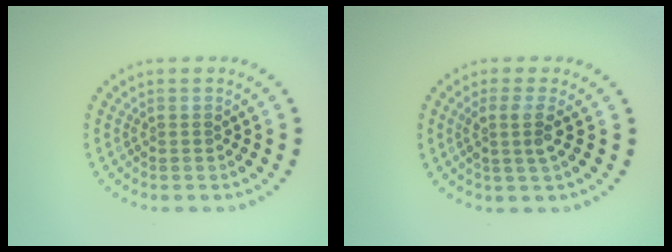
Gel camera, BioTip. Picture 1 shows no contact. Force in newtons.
{"total": 2.2, "press": 1.7, "slide": 1.3}